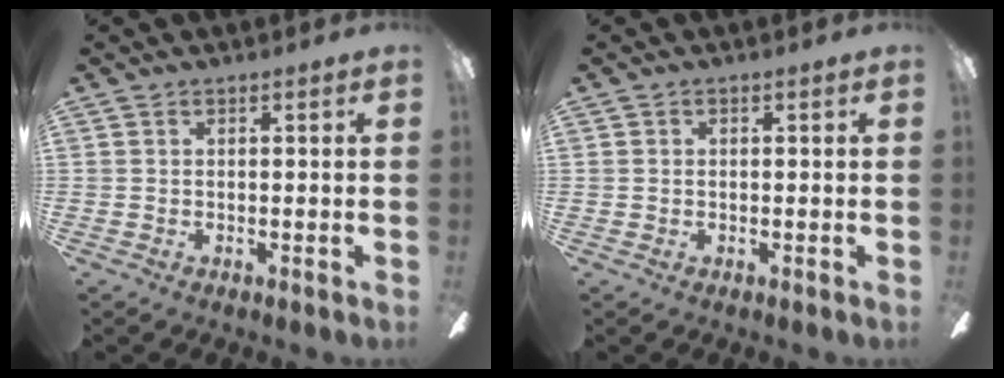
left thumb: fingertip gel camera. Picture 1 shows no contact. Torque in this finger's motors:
{"motor_torque": [0.01, 0.00, -0.02, -0.01, 0.00]}